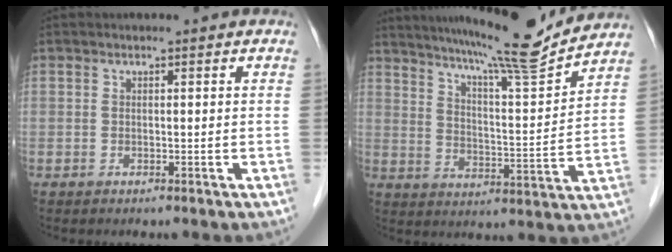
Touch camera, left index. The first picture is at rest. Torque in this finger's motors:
{"motor_torque": [0.38, -0.40, 0.28, 0.15]}